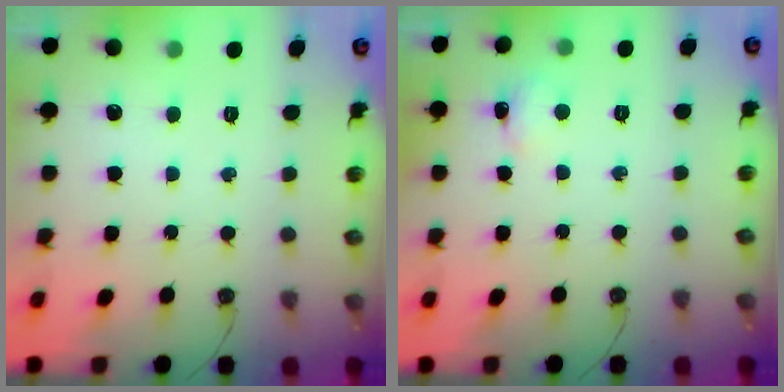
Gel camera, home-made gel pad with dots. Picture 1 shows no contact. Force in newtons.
{"total": 3.2, "press": 2.7, "slide": 1.8}